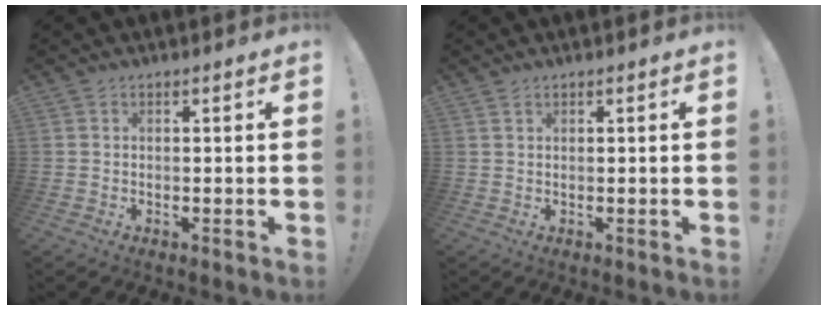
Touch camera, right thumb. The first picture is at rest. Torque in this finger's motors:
{"motor_torque": [-0.07, -0.16, 0.39, -0.22, 0.00]}